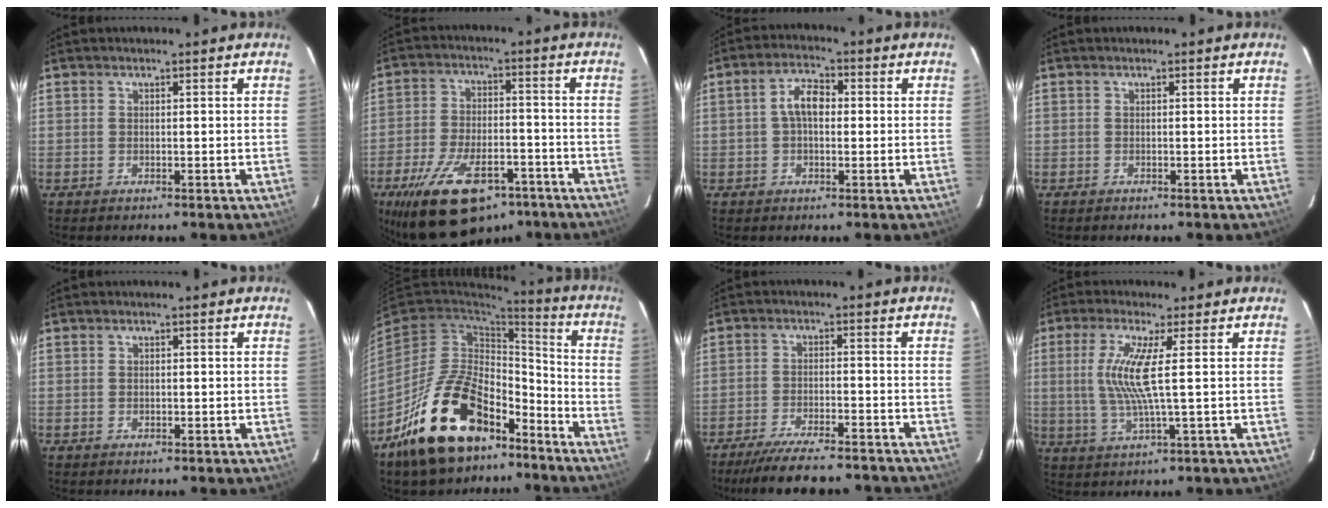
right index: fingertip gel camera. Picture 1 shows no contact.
{"total": 19.5, "force": [-12.5, 9.2, 11.9], "torque": [-0.240, -0.021, -0.195]}
{"total": 5.4, "force": [0.3, 3.0, 4.5], "torque": [-0.083, 0.017, 0.006]}
{"total": 0.0}
{"total": 0.5, "force": [0.0, 0.5, 0.2], "torque": [-0.001, 0.001, 0.001]}
{"total": 22.5, "force": [-13.8, 11.9, 13.1], "torque": [-0.259, 0.019, -0.212]}
{"total": 16.0, "force": [-14.1, 3.0, 7.0], "torque": [-0.139, -0.018, -0.201]}
{"total": 8.3, "force": [1.2, -0.3, 8.2], "torque": [-0.168, -0.007, 0.029]}